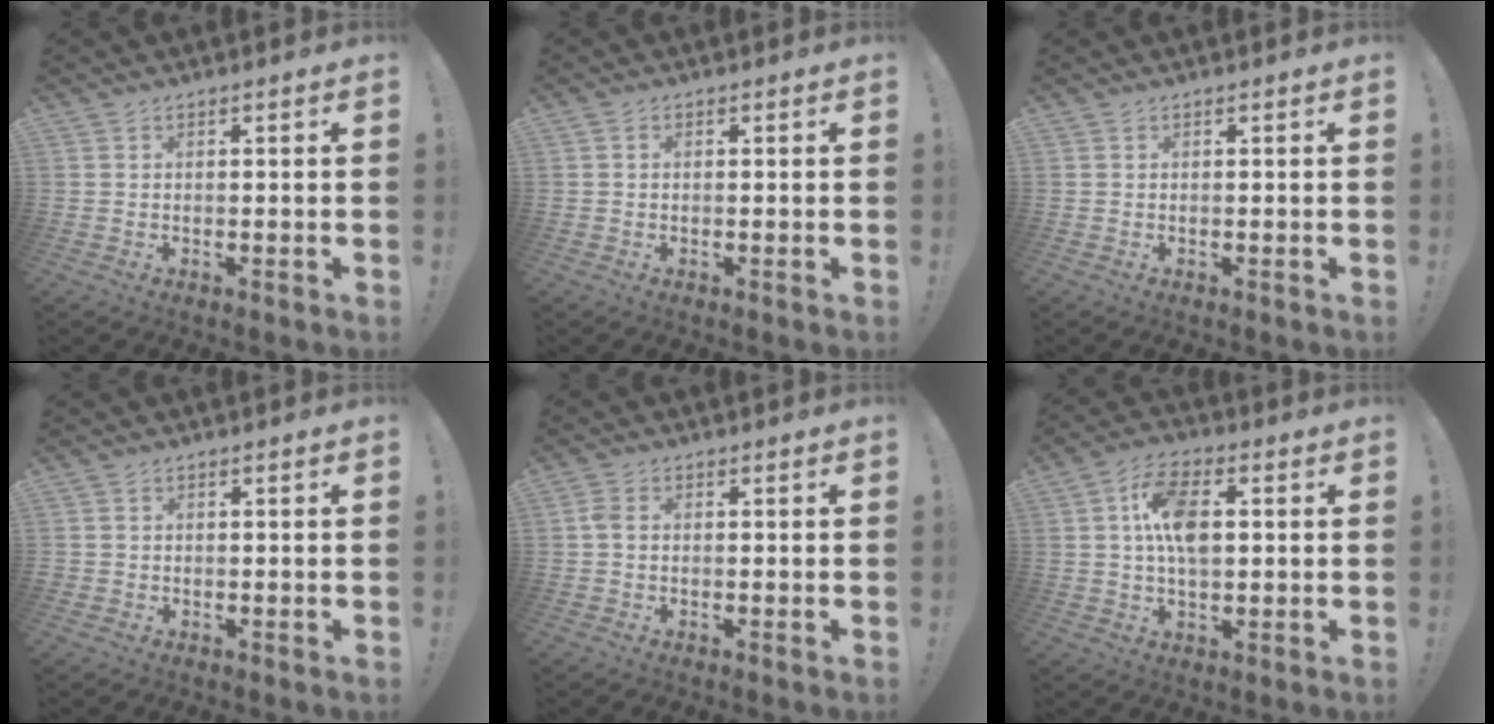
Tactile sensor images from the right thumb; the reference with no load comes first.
{"total": 0.6, "force": [-0.1, 0.5, 0.4], "torque": [-0.014, 0.005, -0.002]}
{"total": 0.0}
{"total": 1.1, "force": [-0.3, 1.1, 0.2], "torque": [-0.010, 0.005, -0.004]}
{"total": 2.6, "force": [-0.3, 1.7, 1.9], "torque": [-0.050, 0.009, -0.004]}
{"total": 11.6, "force": [1.4, 6.7, 9.3], "torque": [-0.166, 0.009, 0.027]}